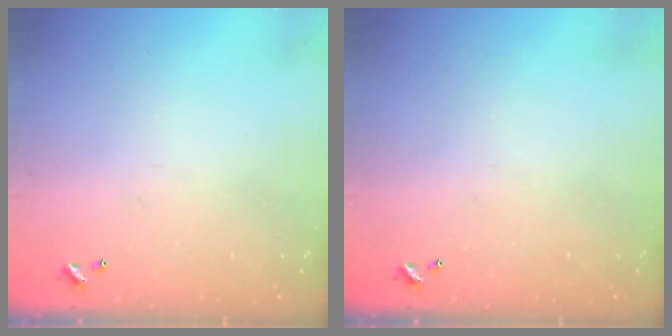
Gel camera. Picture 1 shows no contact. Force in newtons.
{"total": 0.0}